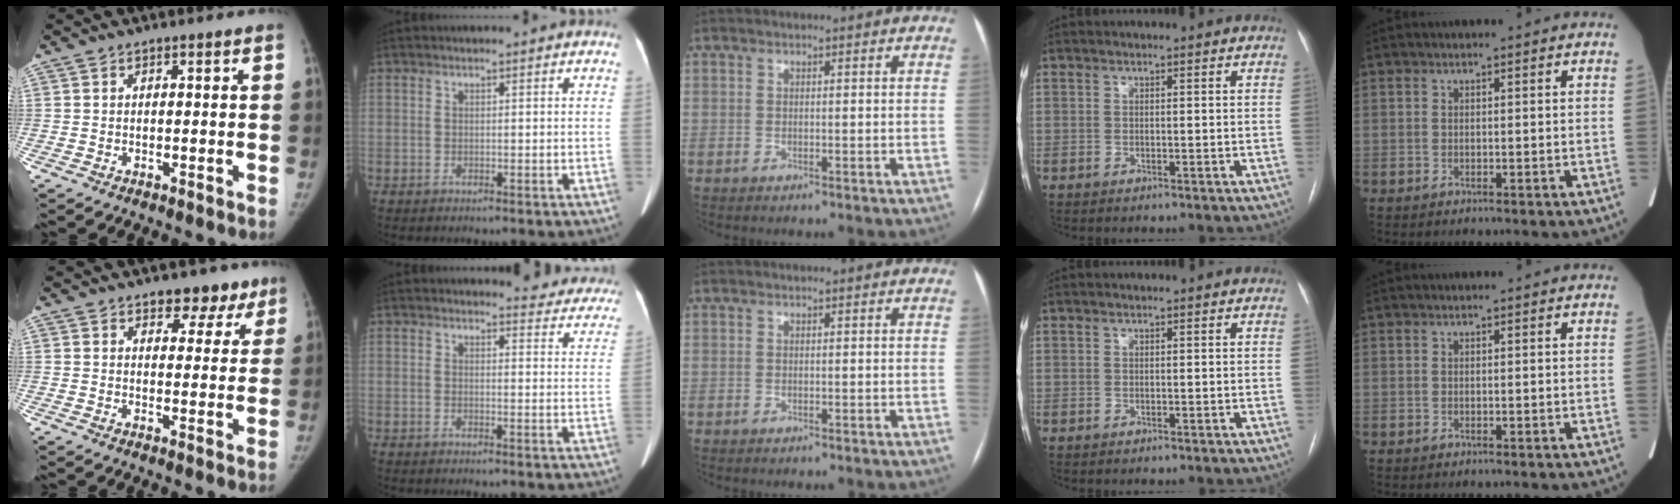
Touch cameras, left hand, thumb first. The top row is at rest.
{"thumb": {"total": 6.5, "force": [4.5, 4.0, 2.4], "torque": [0.016, -0.019, 0.060]}, "index": {"total": 8.9, "force": [8.6, 2.1, 0.5], "torque": [0.025, -0.029, 0.066]}}